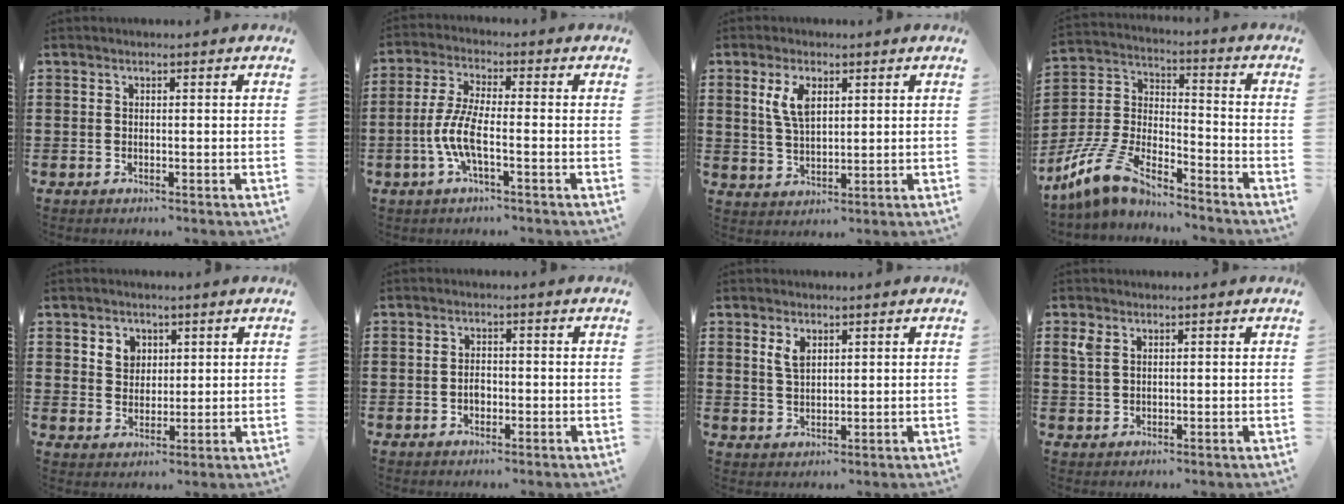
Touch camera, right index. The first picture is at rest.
{"total": 6.6, "force": [-2.2, 1.8, 5.9], "torque": [-0.144, -0.013, -0.051]}
{"total": 5.1, "force": [2.0, 2.3, 4.0], "torque": [-0.087, 0.008, 0.034]}
{"total": 9.9, "force": [-8.2, 3.1, 4.7], "torque": [-0.122, 0.009, -0.167]}
{"total": 3.5, "force": [1.8, 3.0, 0.5], "torque": [-0.024, 0.013, 0.032]}
{"total": 1.8, "force": [-0.5, 1.2, 1.3], "torque": [-0.026, 0.005, -0.011]}
{"total": 2.8, "force": [1.5, 1.5, 1.8], "torque": [-0.041, 0.005, 0.028]}
{"total": 2.6, "force": [1.4, 1.5, 1.5], "torque": [-0.036, 0.006, 0.026]}